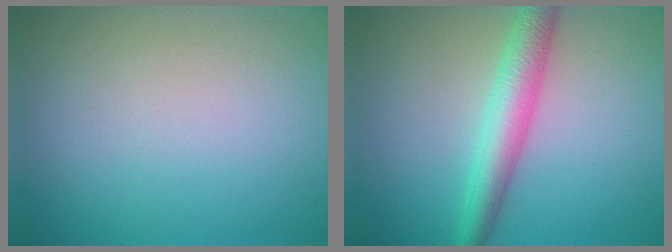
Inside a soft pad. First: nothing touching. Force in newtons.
{"total": 4.2, "press": 4.2, "slide": 0.1}